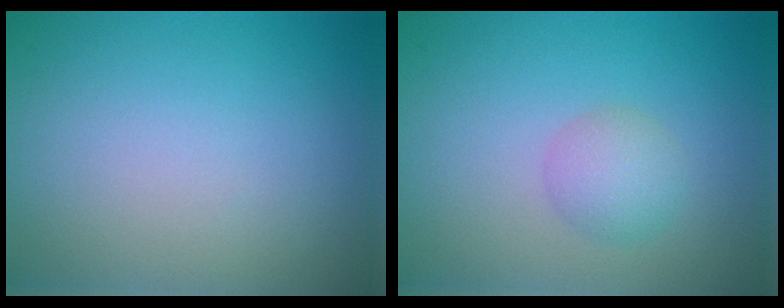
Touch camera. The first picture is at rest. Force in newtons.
{"total": 2.2, "press": 2.2, "slide": 0.1}